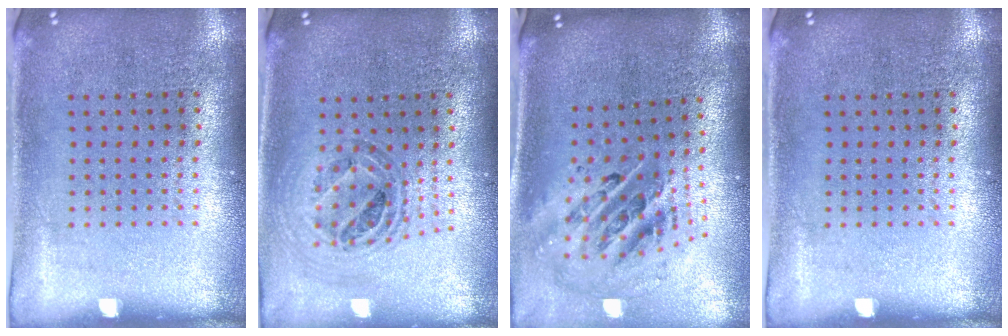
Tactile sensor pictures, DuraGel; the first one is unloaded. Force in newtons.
{"total": 0.9, "press": 0.9, "slide": 0.0}
{"total": 1.9, "press": 1.4, "slide": 1.3}
{"total": 0.0}